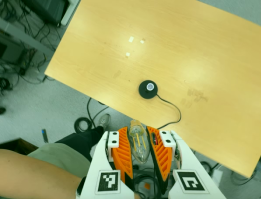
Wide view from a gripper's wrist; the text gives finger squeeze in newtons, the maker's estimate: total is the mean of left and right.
{"total": 20.4, "left": 22.6, "right": 18.1}